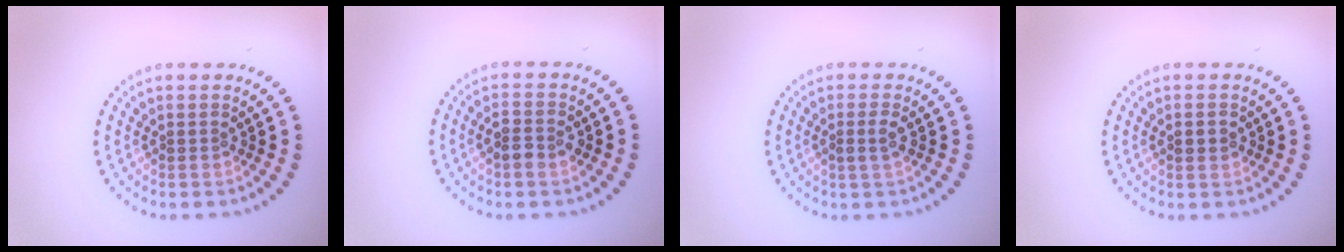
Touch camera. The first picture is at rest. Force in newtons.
{"total": 2.2, "press": 2.1, "slide": 0.2}
{"total": 1.2, "press": 1.1, "slide": 0.4}
{"total": 1.8, "press": 1.8, "slide": 0.1}